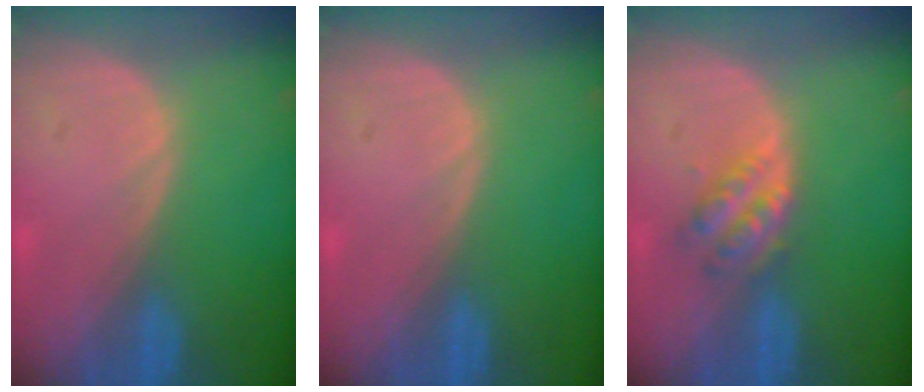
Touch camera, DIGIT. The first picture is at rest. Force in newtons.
{"total": 0.0}
{"total": 4.7, "press": 4.2, "slide": 2.3}